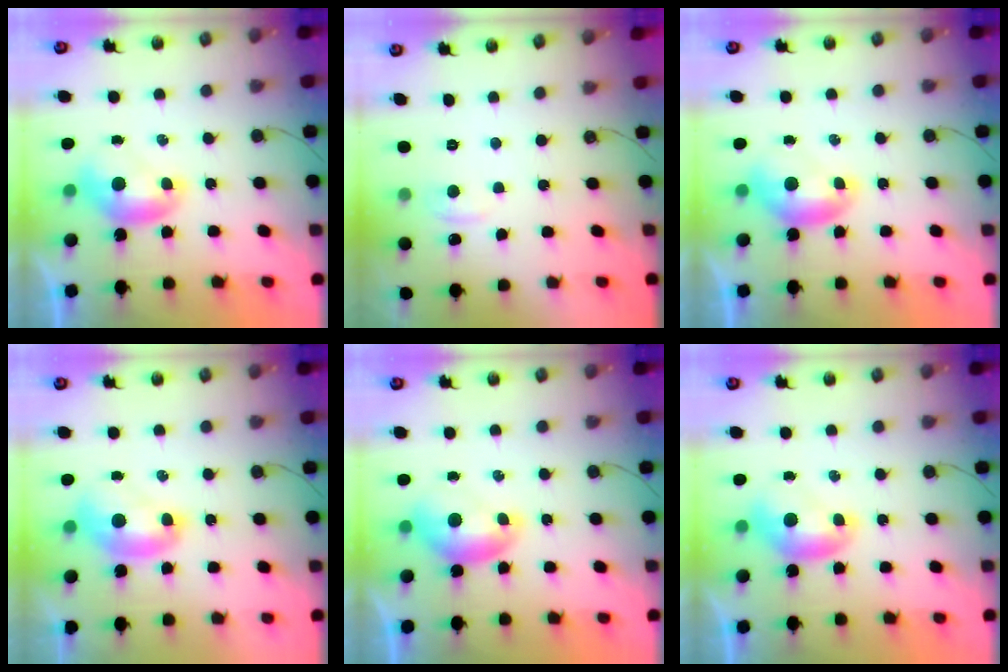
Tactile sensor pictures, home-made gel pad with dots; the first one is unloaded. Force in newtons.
{"total": 0.8, "press": 0.1, "slide": 0.8}
{"total": 0.0}
{"total": 1.9, "press": 1.9, "slide": 0.1}
{"total": 0.0}
{"total": 0.0}